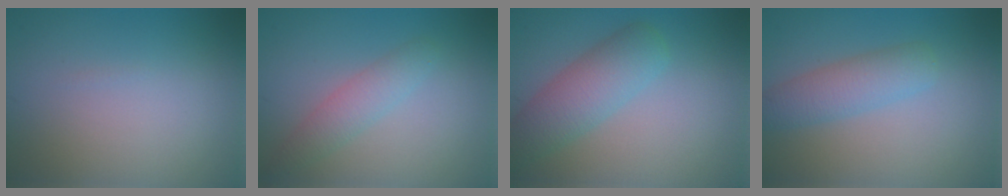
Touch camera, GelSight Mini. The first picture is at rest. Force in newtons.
{"total": 2.4, "press": 2.4, "slide": 0.1}
{"total": 5.8, "press": 5.8, "slide": 0.2}
{"total": 3.4, "press": 3.4, "slide": 0.1}